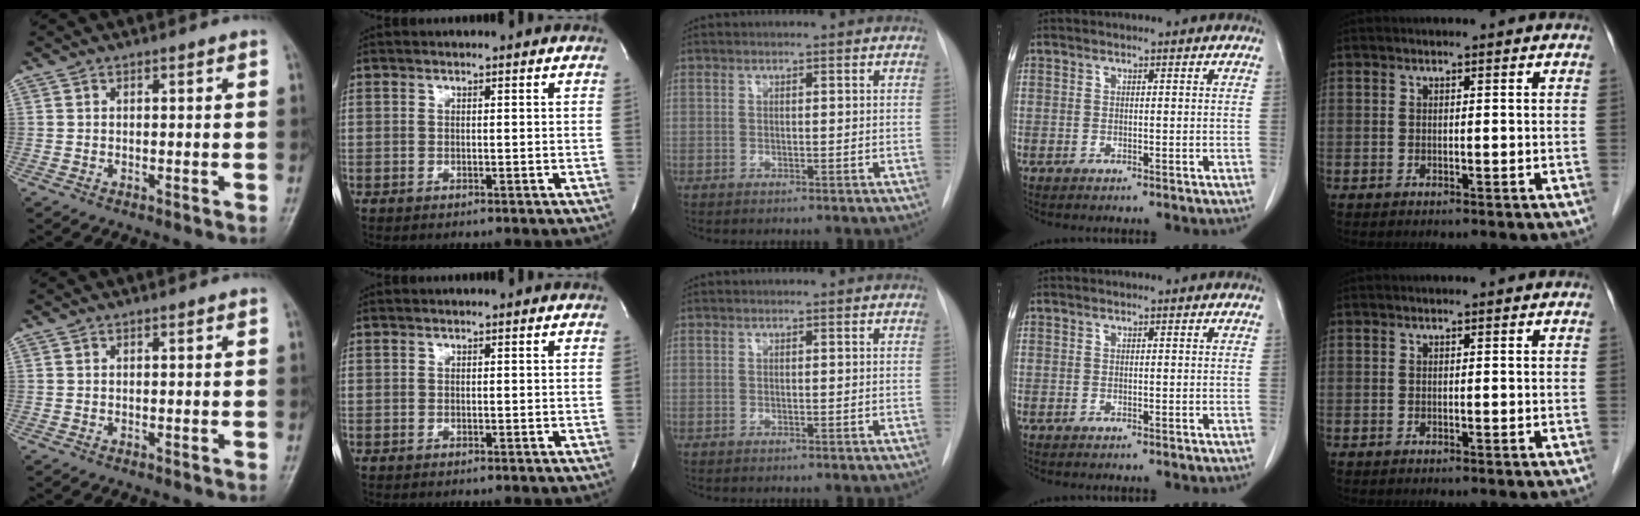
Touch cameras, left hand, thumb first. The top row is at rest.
{}